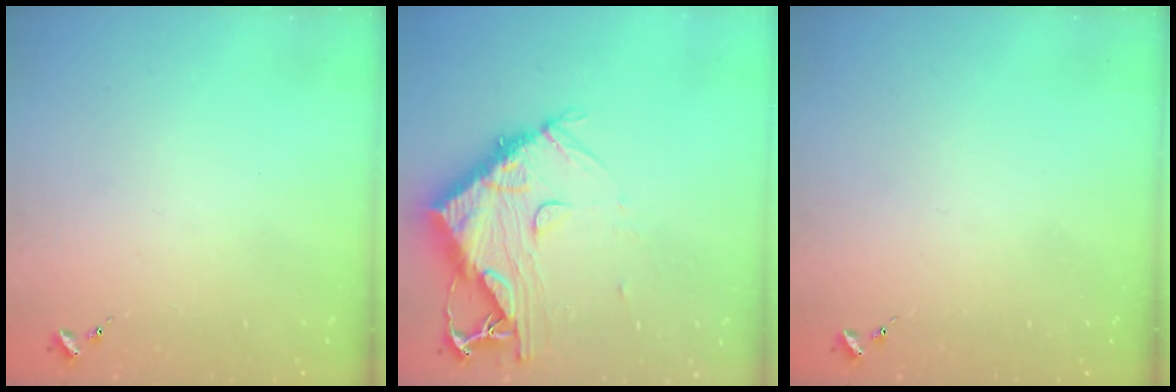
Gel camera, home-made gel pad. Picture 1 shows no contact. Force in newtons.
{"total": 13.2, "press": 13.1, "slide": 1.4}
{"total": 0.0}